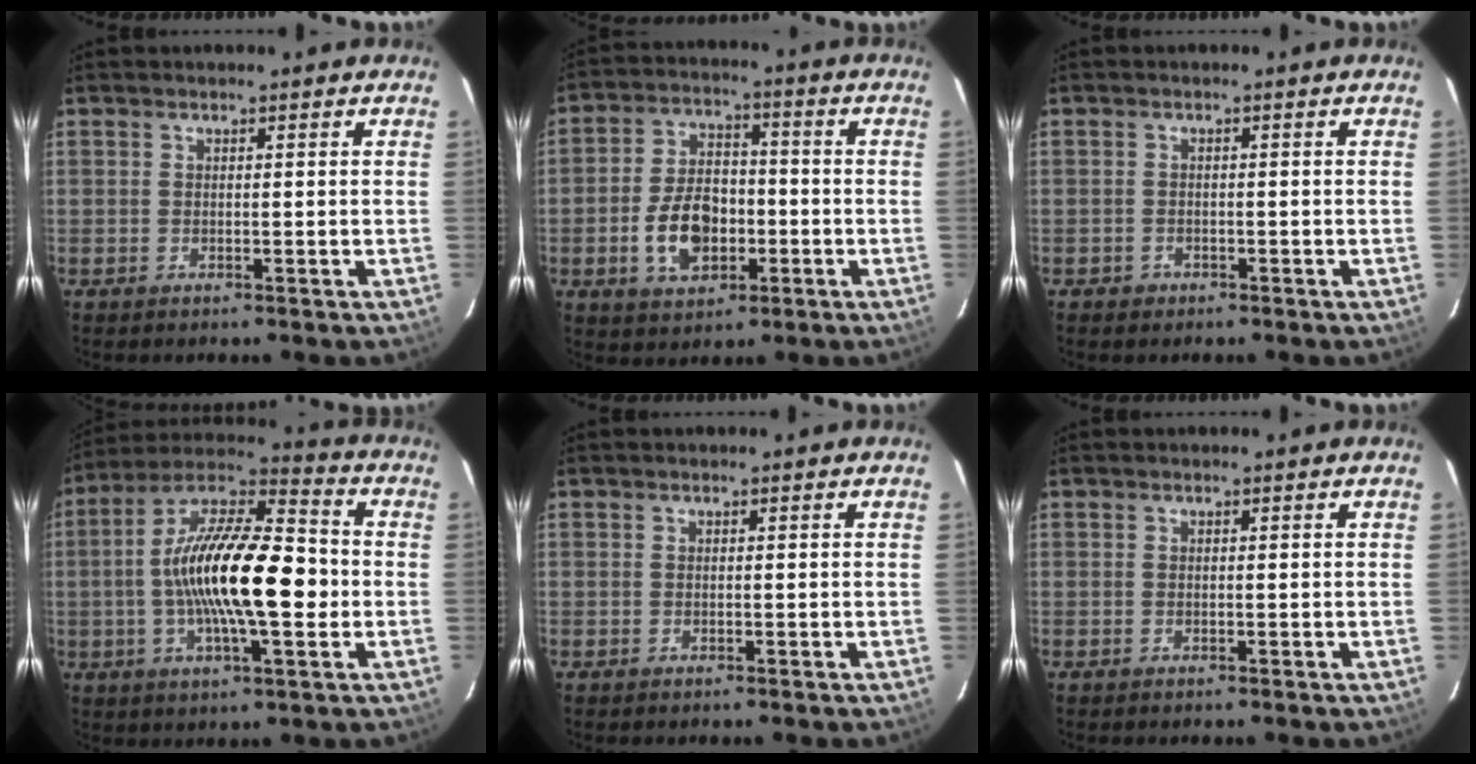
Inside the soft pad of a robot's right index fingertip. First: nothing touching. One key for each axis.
{"total": 11.1, "fx": -3.3, "fy": 7.0, "fz": 7.9, "tx": -0.162, "ty": 0.015, "tz": -0.048}
{"total": 1.9, "fx": -1.1, "fy": 1.5, "fz": 0.3, "tx": -0.009, "ty": 0.004, "tz": -0.014}
{"total": 19.4, "fx": -1.8, "fy": 5.8, "fz": 18.4, "tx": -0.331, "ty": 0.012, "tz": -0.043}
{"total": 0.0}
{"total": 0.0}